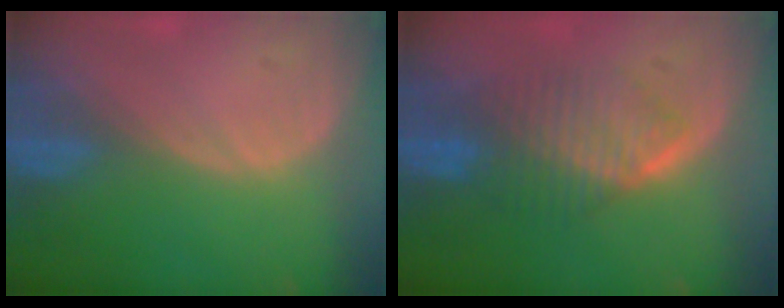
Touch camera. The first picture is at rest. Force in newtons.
{"total": 6.4, "press": 6.4, "slide": 0.9}